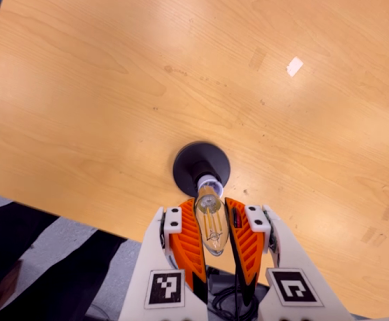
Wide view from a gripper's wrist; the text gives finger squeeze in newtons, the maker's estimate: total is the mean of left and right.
{"total": 21.7, "left": 24.4, "right": 19.0}